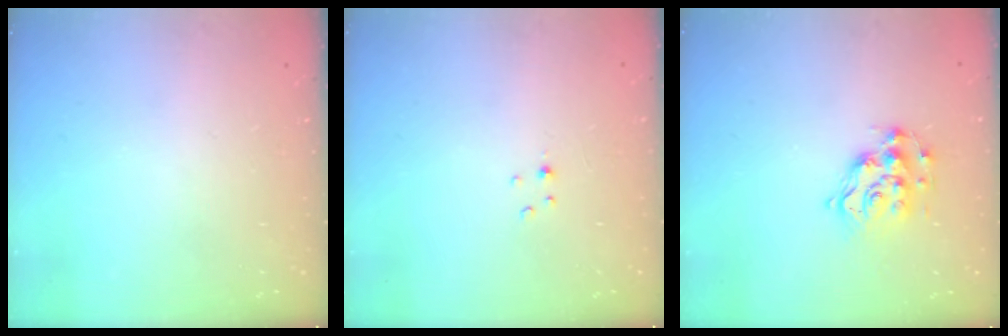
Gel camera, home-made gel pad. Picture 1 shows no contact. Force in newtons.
{"total": 1.5, "press": 1.4, "slide": 0.2}
{"total": 11.1, "press": 11.1, "slide": 0.6}